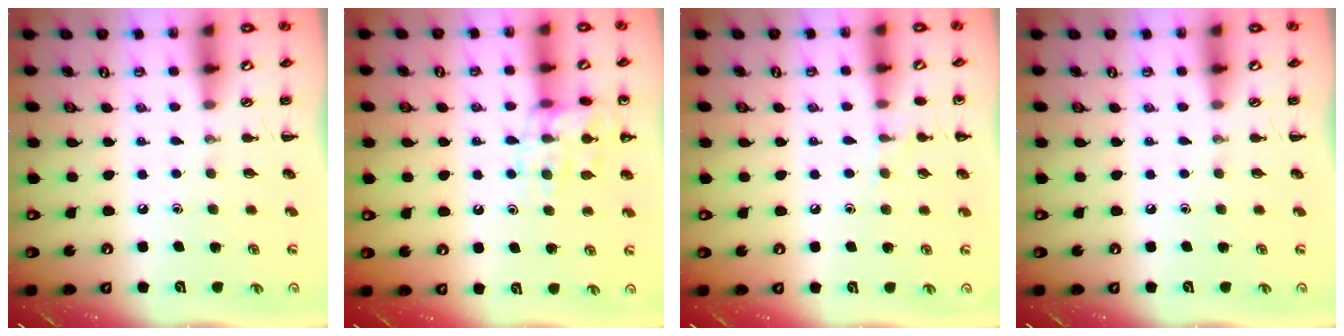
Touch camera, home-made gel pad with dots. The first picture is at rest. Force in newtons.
{"total": 14.5, "press": 14.4, "slide": 1.9}
{"total": 7.1, "press": 6.8, "slide": 2.1}
{"total": 0.0}